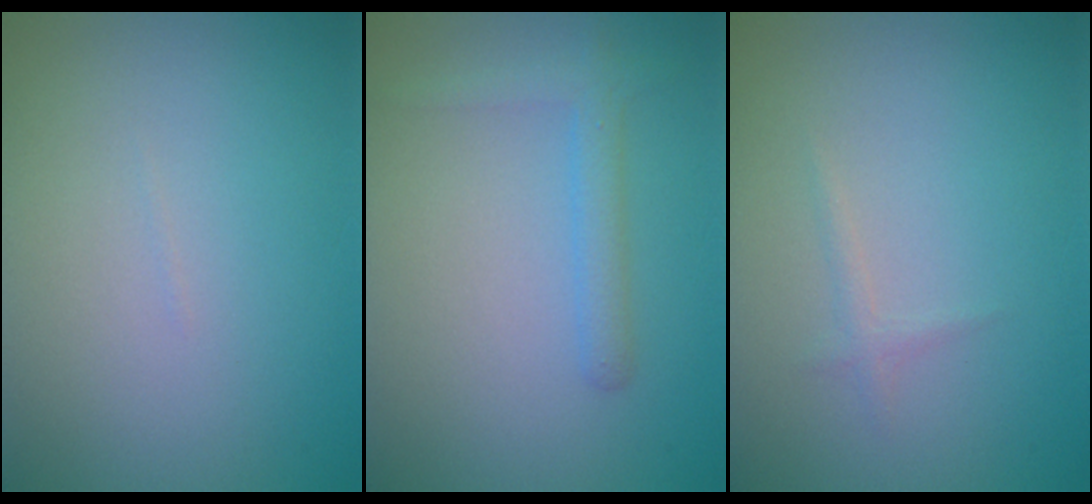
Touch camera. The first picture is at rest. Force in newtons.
{"total": 1.9, "press": 1.9, "slide": 0.1}
{"total": 0.7, "press": 0.7, "slide": 0.0}